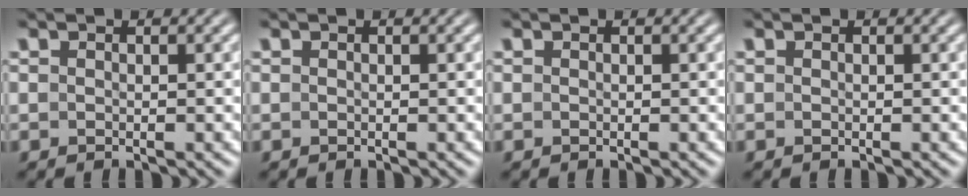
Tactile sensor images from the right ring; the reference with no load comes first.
{"total": 0.0}
{"total": 0.0}
{"total": 0.0}